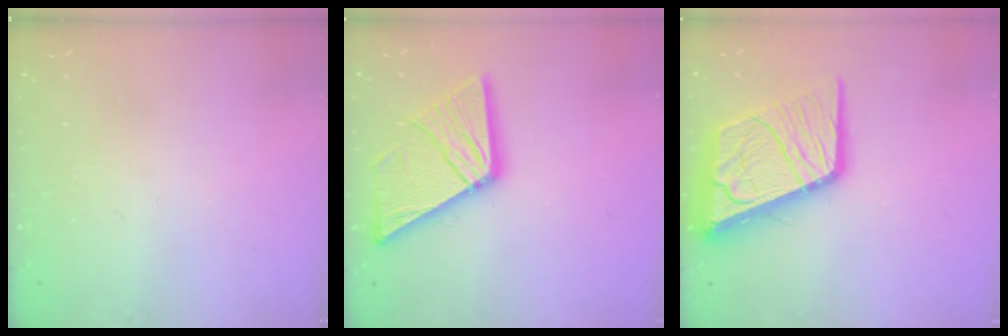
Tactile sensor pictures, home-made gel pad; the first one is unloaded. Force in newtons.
{"total": 15.2, "press": 15.1, "slide": 1.5}
{"total": 21.5, "press": 21.4, "slide": 2.5}